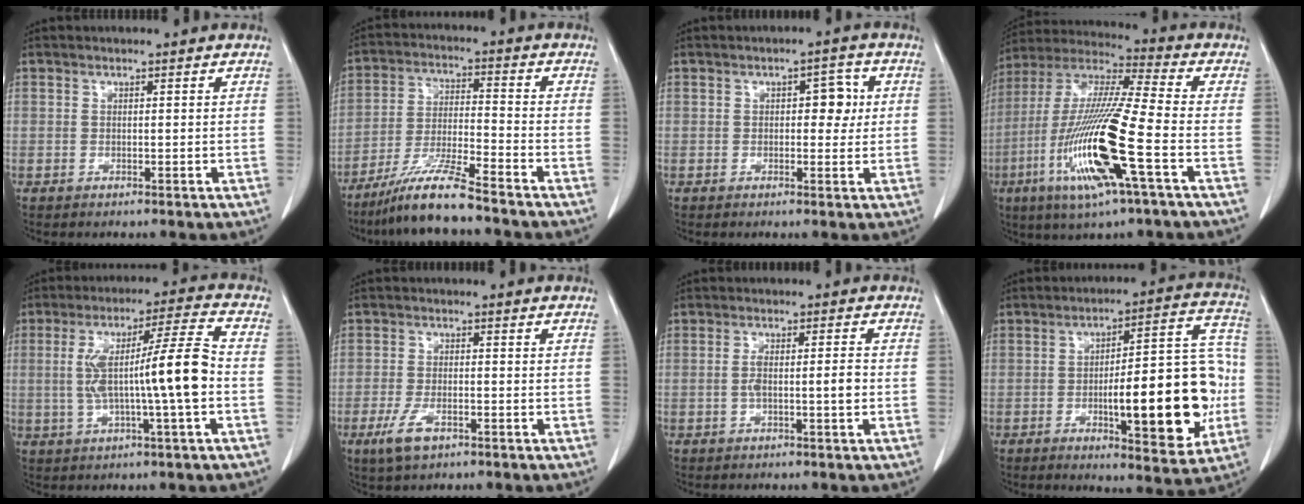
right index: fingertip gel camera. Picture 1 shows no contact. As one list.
[{"total": 9.8, "force": [-7.9, -0.4, 5.7], "torque": [-0.113, -0.025, -0.150]}, {"total": 3.7, "force": [0.6, 2.0, 3.1], "torque": [-0.035, 0.011, 0.008]}, {"total": 19.3, "force": [-6.5, 0.9, 18.2], "torque": [-0.390, -0.026, -0.127]}, {"total": 12.7, "force": [-1.0, 0.1, 12.7], "torque": [-0.225, 0.021, -0.019]}, {"total": 4.7, "force": [-2.6, 1.7, 3.5], "torque": [-0.080, -0.007, -0.044]}, {"total": 3.9, "force": [-0.8, 0.4, 3.8], "torque": [-0.072, 0.008, -0.012]}, {"total": 19.3, "force": [-3.7, 5.1, 18.2], "torque": [-0.242, 0.024, -0.047]}]